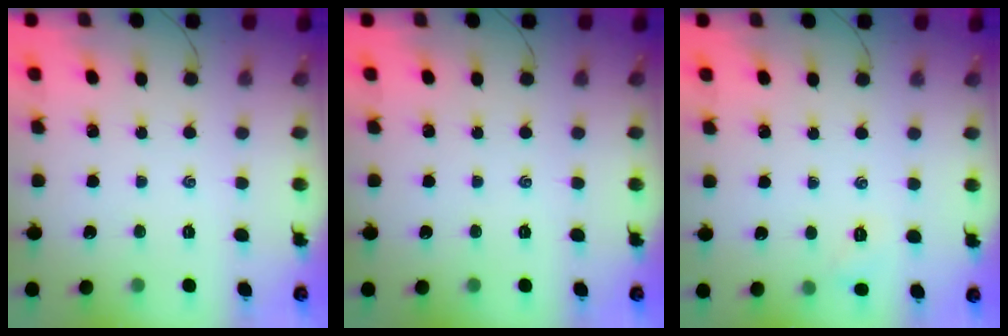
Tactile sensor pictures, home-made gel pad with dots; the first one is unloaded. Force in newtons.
{"total": 0.0}
{"total": 5.6, "press": 5.4, "slide": 1.6}